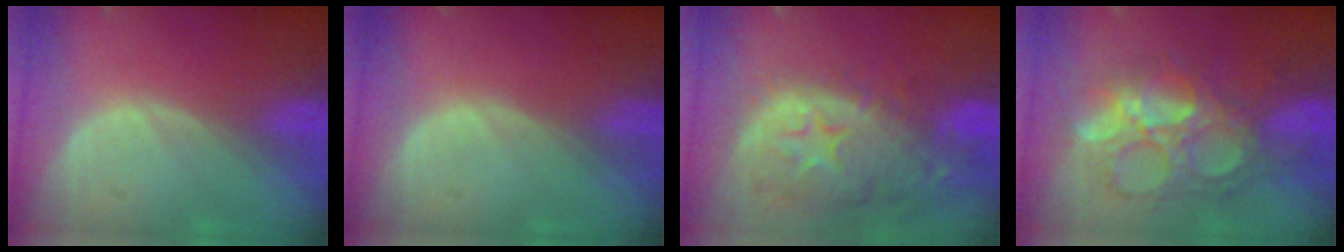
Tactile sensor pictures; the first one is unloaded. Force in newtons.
{"total": 0.0}
{"total": 13.9, "press": 11.1, "slide": 8.3}
{"total": 10.0, "press": 10.0, "slide": 0.7}